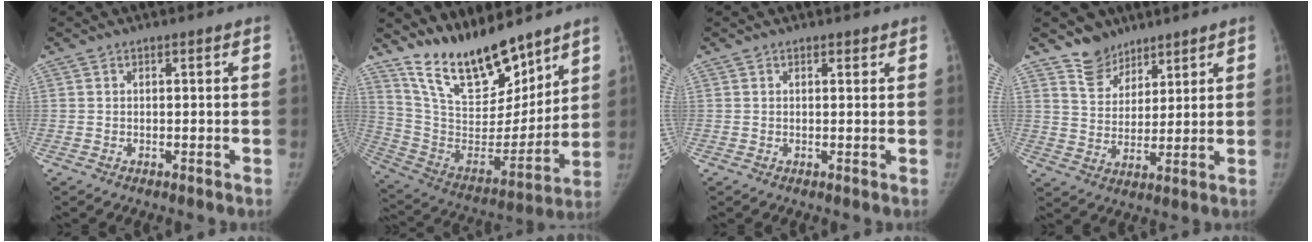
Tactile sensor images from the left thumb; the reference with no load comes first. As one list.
[{"total": 20.2, "force": [15.9, 7.5, 10.1], "torque": [-0.125, -0.097, 0.291]}, {"total": 0.8, "force": [0.7, 0.5, 0.3], "torque": [0.000, -0.005, 0.007]}, {"total": 7.2, "force": [5.6, 4.4, 0.9], "torque": [0.014, -0.047, 0.107]}]